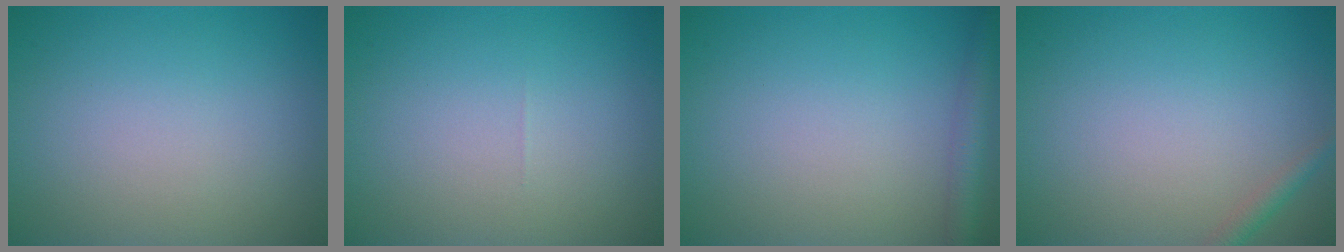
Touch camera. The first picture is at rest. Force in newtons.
{"total": 0.0}
{"total": 2.5, "press": 2.5, "slide": 0.1}
{"total": 1.2, "press": 1.2, "slide": 0.0}